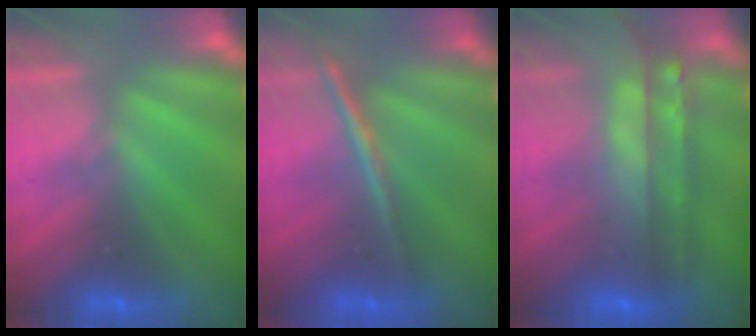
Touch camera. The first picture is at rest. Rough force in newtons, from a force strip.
{"total": 1.9}
{"total": 8.4}